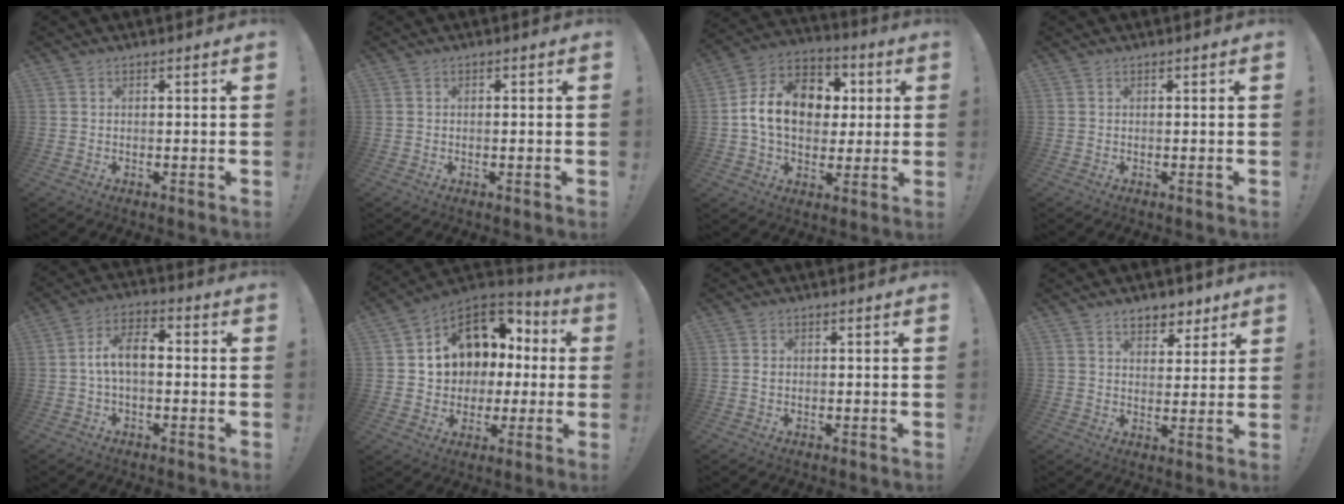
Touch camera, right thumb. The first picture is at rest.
{"total": 0.6, "force": [-0.4, 0.0, 0.4], "torque": [-0.008, -0.001, -0.007]}
{"total": 17.2, "force": [2.1, 13.0, 11.0], "torque": [-0.165, 0.013, 0.047]}
{"total": 0.0}
{"total": 8.9, "force": [-0.3, 4.6, 7.6], "torque": [-0.139, 0.009, -0.004]}
{"total": 12.7, "force": [4.2, 10.5, 5.8], "torque": [-0.080, -0.032, 0.095]}
{"total": 0.8, "force": [0.2, 0.7, 0.4], "torque": [0.000, 0.001, 0.002]}
{"total": 6.9, "force": [5.0, 4.0, 2.5], "torque": [-0.023, -0.029, 0.090]}